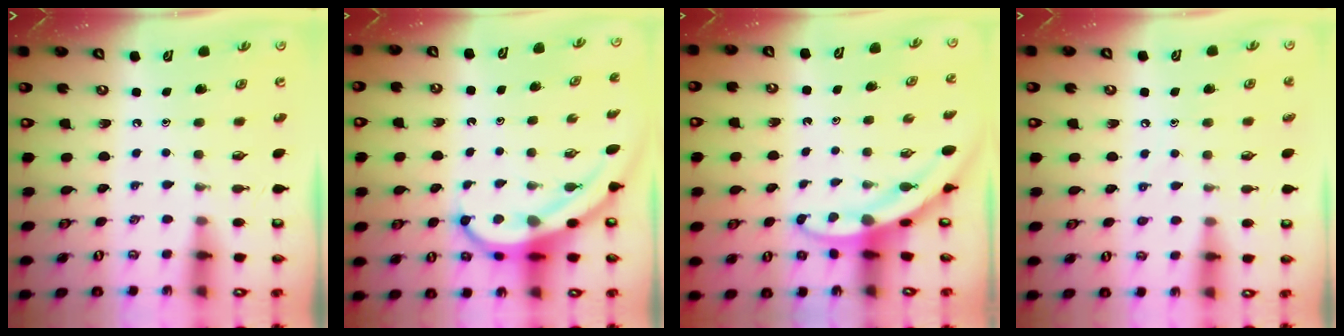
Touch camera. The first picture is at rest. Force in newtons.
{"total": 7.6, "press": 7.6, "slide": 0.8}
{"total": 3.3, "press": 3.3, "slide": 0.2}
{"total": 5.6, "press": 5.6, "slide": 0.6}